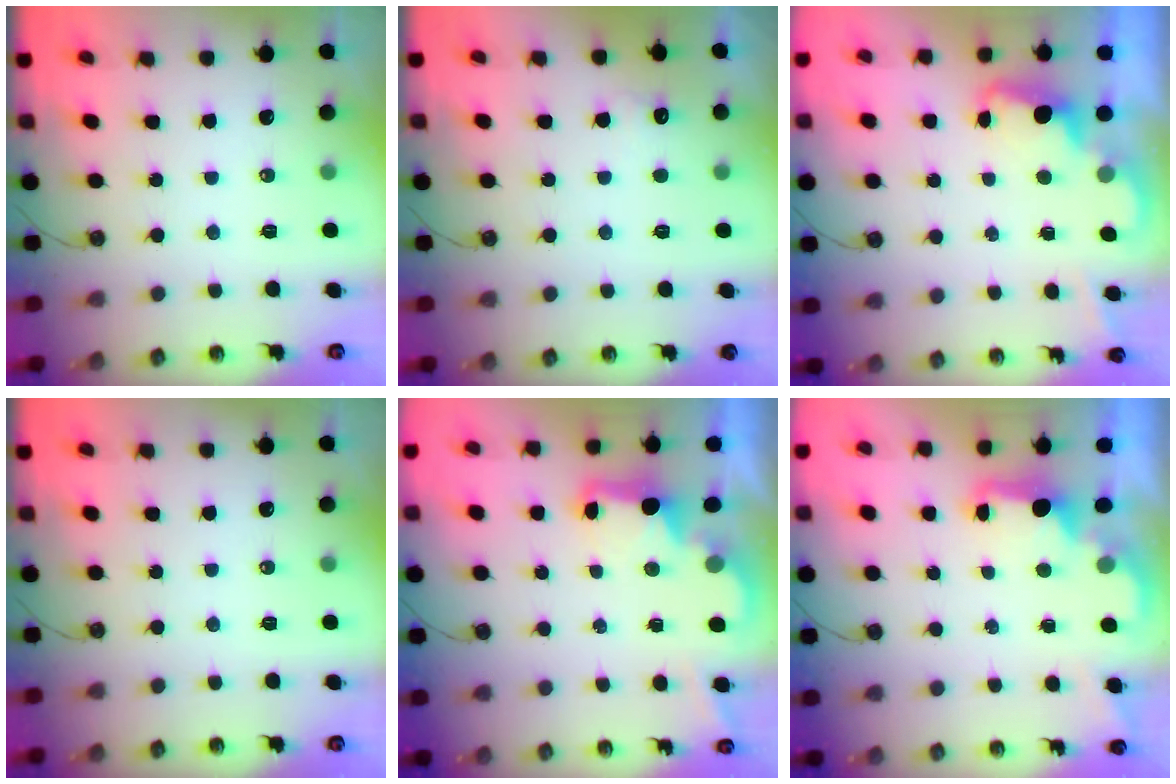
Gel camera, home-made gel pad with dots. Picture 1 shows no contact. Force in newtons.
{"total": 4.5, "press": 4.3, "slide": 1.2}
{"total": 2.5, "press": 2.4, "slide": 0.5}
{"total": 0.0}
{"total": 3.0, "press": 2.9, "slide": 0.6}
{"total": 2.3, "press": 2.2, "slide": 0.7}